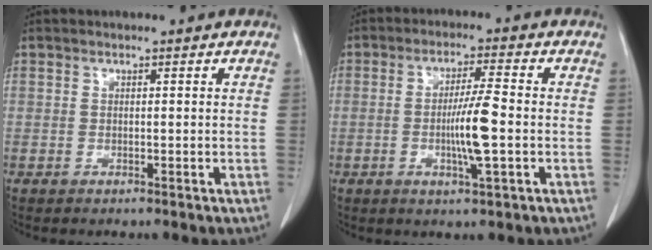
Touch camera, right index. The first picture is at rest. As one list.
[{"total": 7.0, "force": [-1.2, 0.1, 6.9], "torque": [-0.127, -0.007, -0.023]}]